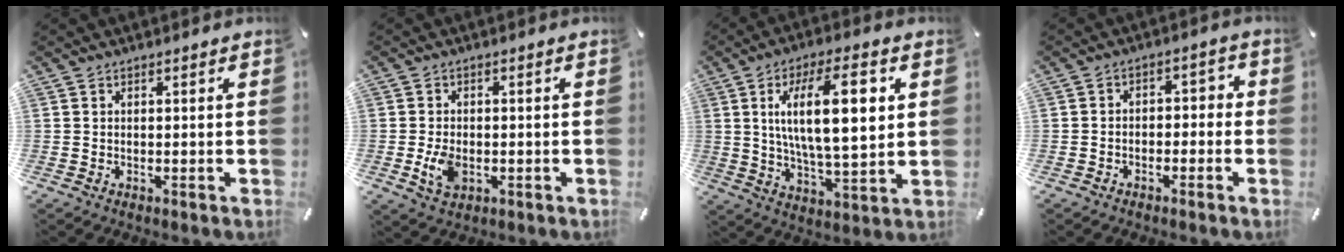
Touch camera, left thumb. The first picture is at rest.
{"total": 5.5, "force": [-1.1, 3.5, 4.1], "torque": [-0.101, -0.004, -0.023]}
{"total": 17.8, "force": [4.8, 6.5, 15.8], "torque": [-0.263, -0.001, 0.069]}
{"total": 3.9, "force": [-3.1, 2.1, 1.2], "torque": [-0.019, 0.018, -0.062]}